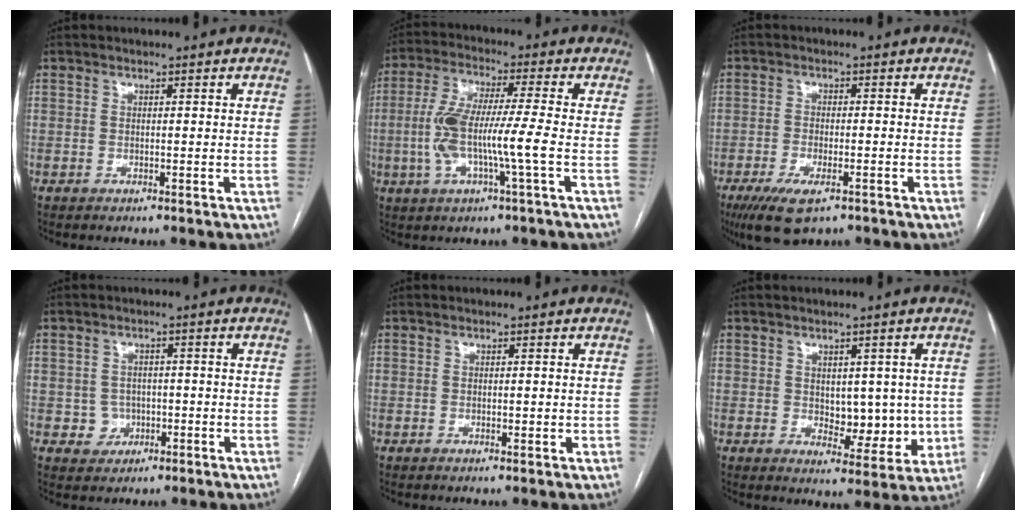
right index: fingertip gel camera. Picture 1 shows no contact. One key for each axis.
{"total": 10.2, "fx": -1.9, "fy": 0.3, "fz": 10.0, "tx": -0.206, "ty": 0.010, "tz": -0.042}
{"total": 7.1, "fx": -4.4, "fy": 2.4, "fz": 5.1, "tx": -0.086, "ty": -0.014, "tz": -0.071}
{"total": 3.3, "fx": -0.6, "fy": 3.2, "fz": 0.3, "tx": 0.011, "ty": 0.011, "tz": -0.003}
{"total": 0.9, "fx": 0.0, "fy": 0.5, "fz": 0.8, "tx": -0.010, "ty": -0.001, "tz": 0.001}
{"total": 7.1, "fx": 0.3, "fy": 4.2, "fz": 5.7, "tx": -0.060, "ty": -0.002, "tz": 0.018}